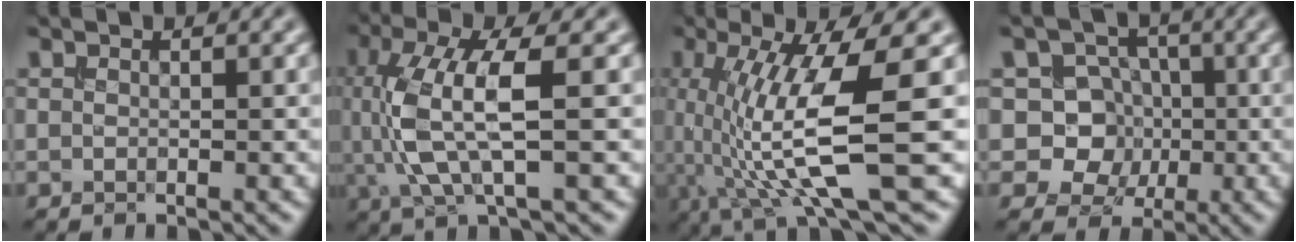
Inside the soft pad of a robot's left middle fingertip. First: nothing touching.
{"total": 6.7, "force": [0.5, 2.1, 6.4], "torque": [-0.152, -0.004, 0.016]}
{"total": 10.3, "force": [-0.2, 2.3, 10.1], "torque": [-0.179, -0.013, 0.001]}
{"total": 6.6, "force": [0.2, 6.1, 2.4], "torque": [-0.018, 0.021, -0.028]}